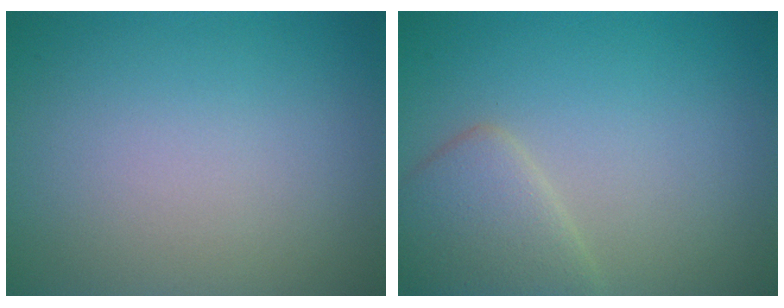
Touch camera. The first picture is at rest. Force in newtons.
{"total": 3.4, "press": 3.4, "slide": 0.2}